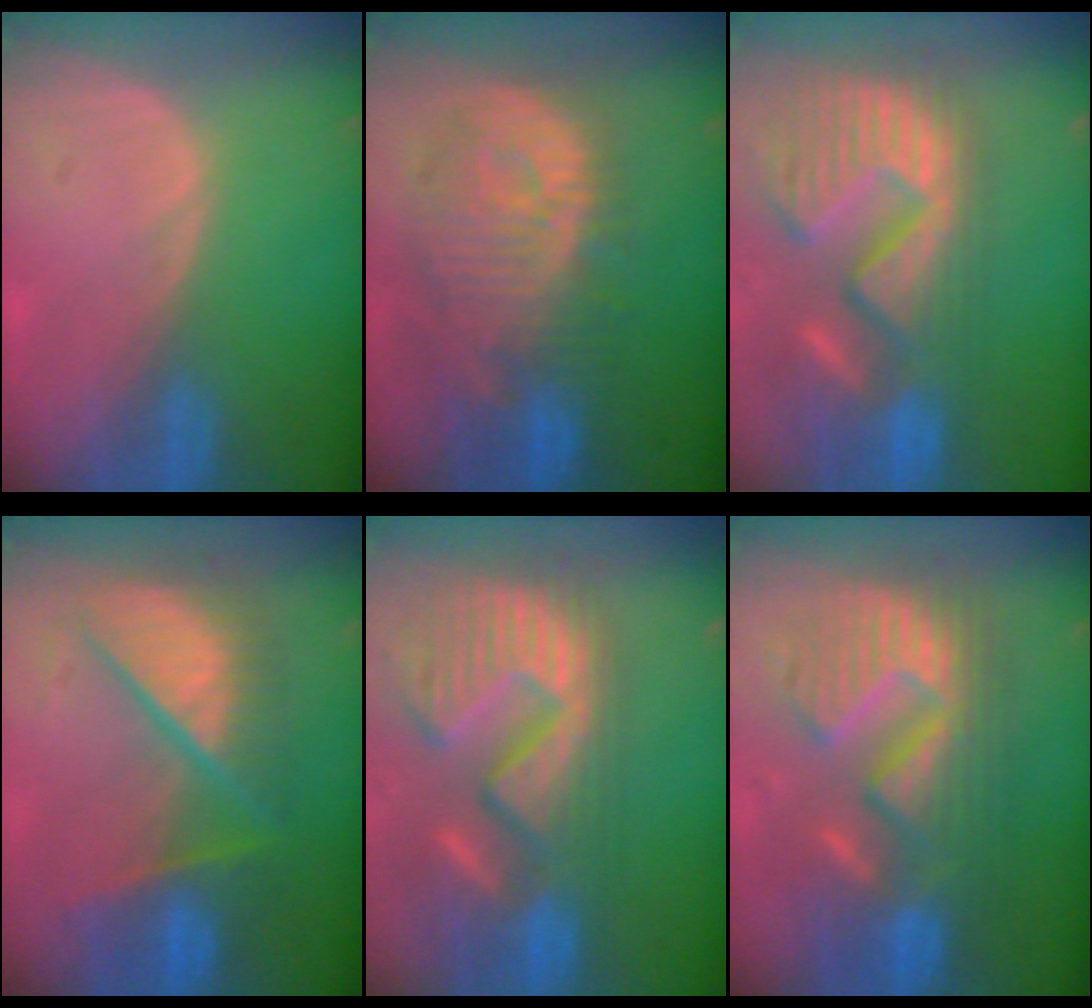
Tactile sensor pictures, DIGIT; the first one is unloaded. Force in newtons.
{"total": 12.1, "press": 11.0, "slide": 5.1}
{"total": 15.1, "press": 12.7, "slide": 8.2}
{"total": 10.4, "press": 10.3, "slide": 1.4}
{"total": 15.1, "press": 12.7, "slide": 8.2}
{"total": 12.7, "press": 12.7, "slide": 1.3}